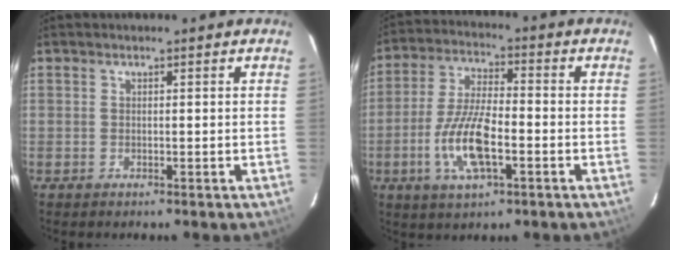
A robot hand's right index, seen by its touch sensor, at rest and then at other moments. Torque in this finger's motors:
{"motor_torque": [1.73, -0.41, 0.87, 0.21]}